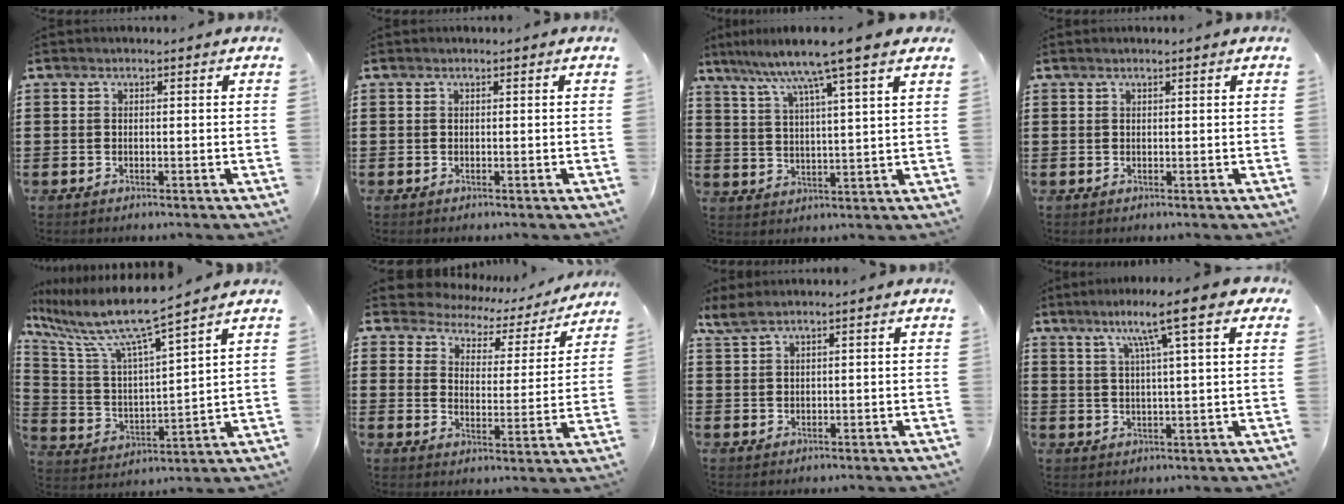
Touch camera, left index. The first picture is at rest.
{"total": 0.0}
{"total": 7.8, "force": [6.2, -0.9, 4.5], "torque": [-0.111, -0.035, 0.100]}
{"total": 0.6, "force": [0.4, -0.1, 0.4], "torque": [-0.007, -0.001, 0.008]}
{"total": 9.9, "force": [8.0, 0.1, 5.8], "torque": [-0.147, -0.053, 0.130]}
{"total": 3.9, "force": [3.6, 1.4, 0.4], "torque": [-0.034, -0.027, 0.054]}
{"total": 1.8, "force": [1.2, 0.2, 1.4], "torque": [-0.030, 0.000, 0.023]}
{"total": 9.6, "force": [5.2, 0.4, 8.0], "torque": [-0.151, -0.005, 0.083]}